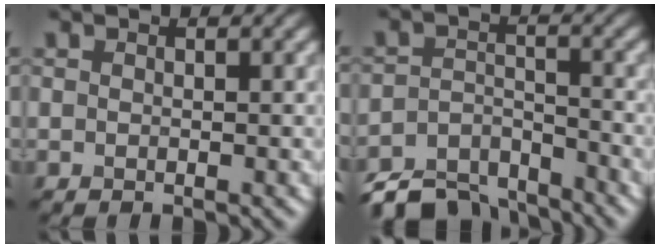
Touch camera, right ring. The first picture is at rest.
{"total": 6.8, "force": [-6.0, 2.4, 2.1], "torque": [-0.040, -0.017, -0.108]}